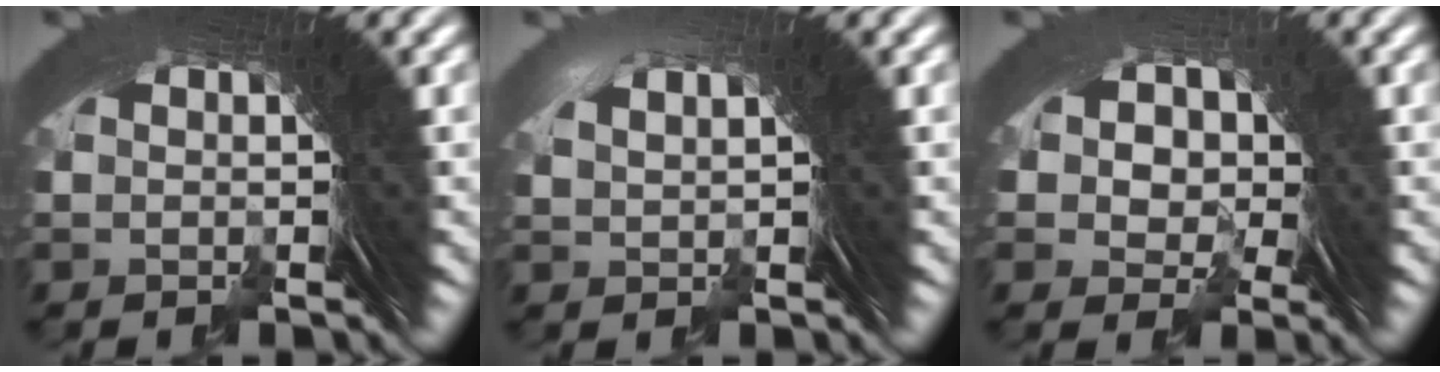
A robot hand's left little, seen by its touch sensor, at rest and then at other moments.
{"total": 1.3, "force": [0.2, -1.2, -0.4], "torque": [0.012, 0.000, 0.016]}
{"total": 4.9, "force": [-0.9, 4.4, 1.9], "torque": [-0.060, -0.030, -0.005]}